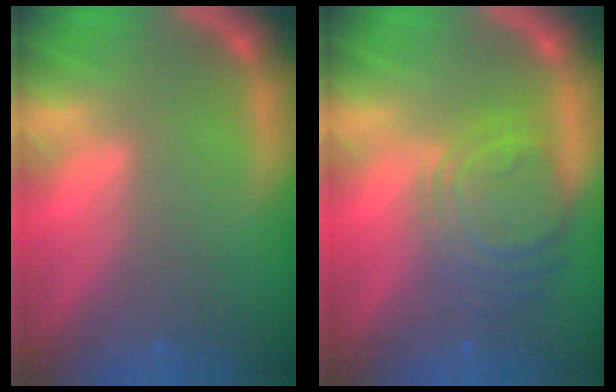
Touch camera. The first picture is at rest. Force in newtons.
{"total": 6.5}